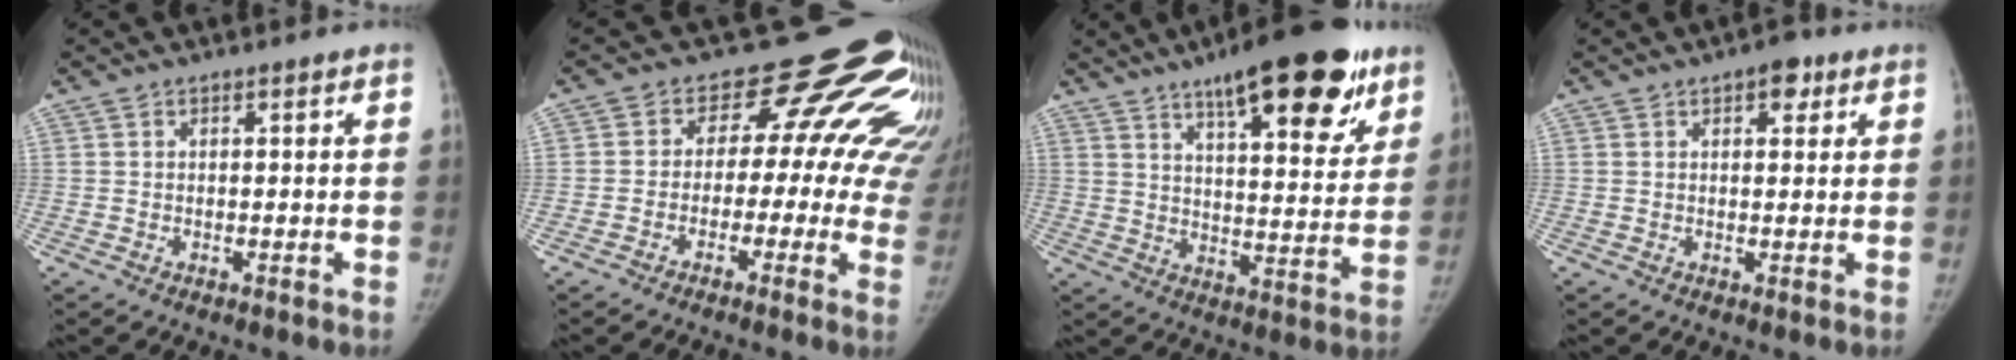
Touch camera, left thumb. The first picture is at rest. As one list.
[{"total": 16.6, "force": [4.1, 10.9, 11.8], "torque": [-0.106, 0.011, 0.020]}, {"total": 23.0, "force": [14.2, 7.5, 16.4], "torque": [-0.201, -0.040, 0.207]}, {"total": 4.1, "force": [2.2, 2.2, 2.8], "torque": [-0.019, -0.004, 0.024]}]